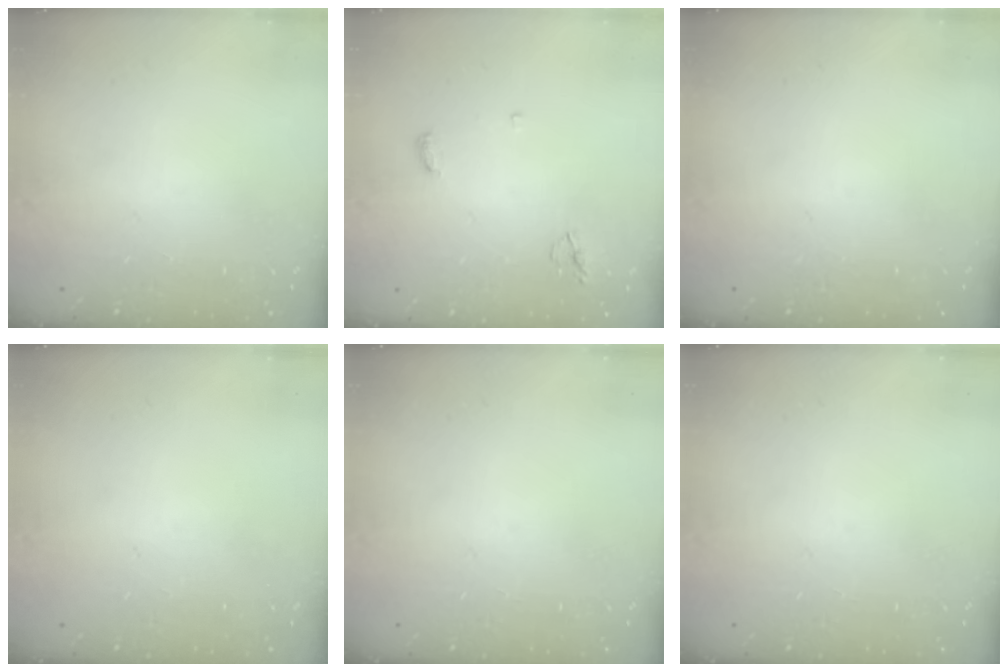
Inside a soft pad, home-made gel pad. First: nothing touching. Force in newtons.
{"total": 4.0, "press": 3.9, "slide": 0.3}
{"total": 0.0}
{"total": 0.0}
{"total": 0.0}
{"total": 0.0}